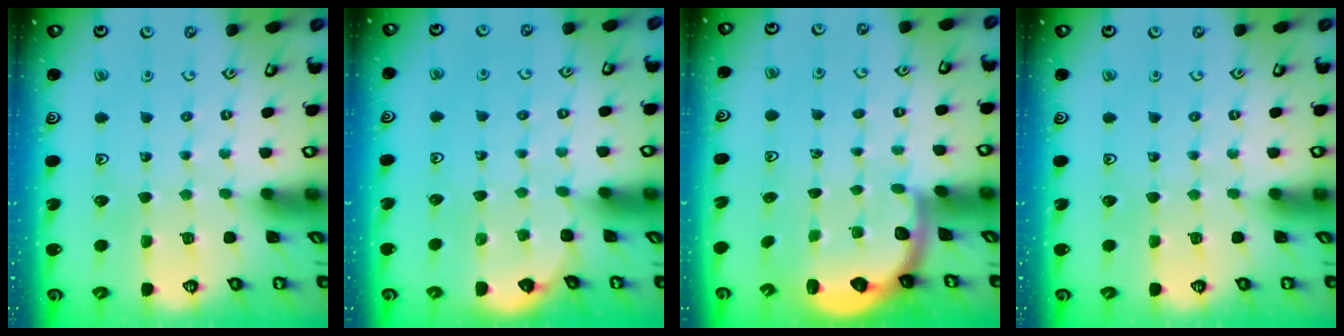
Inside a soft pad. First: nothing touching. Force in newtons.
{"total": 1.7, "press": 1.7, "slide": 0.1}
{"total": 2.2, "press": 2.1, "slide": 0.8}
{"total": 0.0}